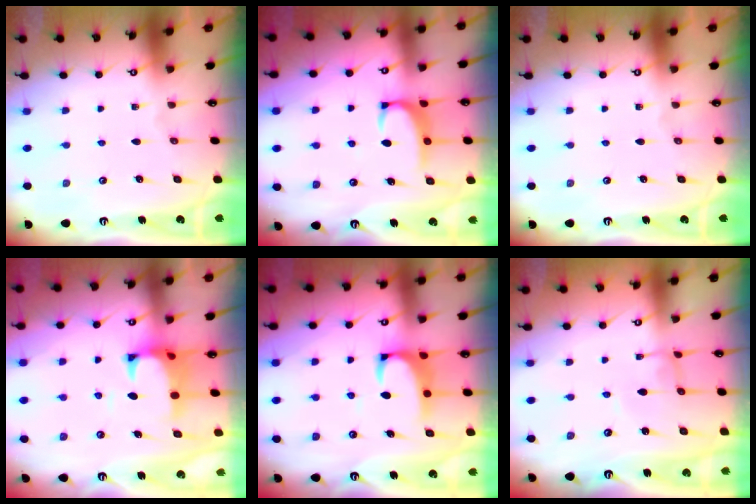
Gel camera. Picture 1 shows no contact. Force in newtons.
{"total": 2.3, "press": 2.2, "slide": 0.8}
{"total": 0.0}
{"total": 1.7, "press": 1.3, "slide": 1.1}
{"total": 2.2, "press": 2.0, "slide": 0.9}
{"total": 2.0, "press": 2.0, "slide": 0.1}